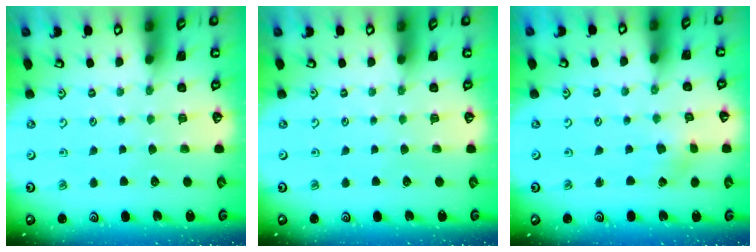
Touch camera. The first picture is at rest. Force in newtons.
{"total": 0.0}
{"total": 1.8, "press": 1.8, "slide": 0.2}